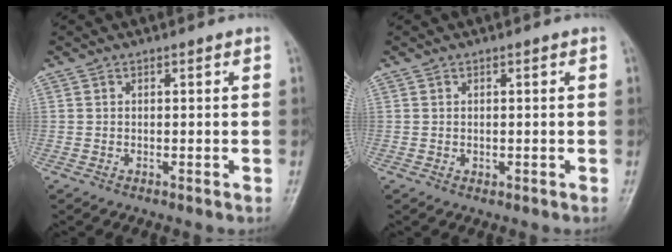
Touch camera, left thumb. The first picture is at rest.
{"total": 0.5, "force": [-0.1, 0.5, 0.1], "torque": [0.002, -0.001, 0.001]}